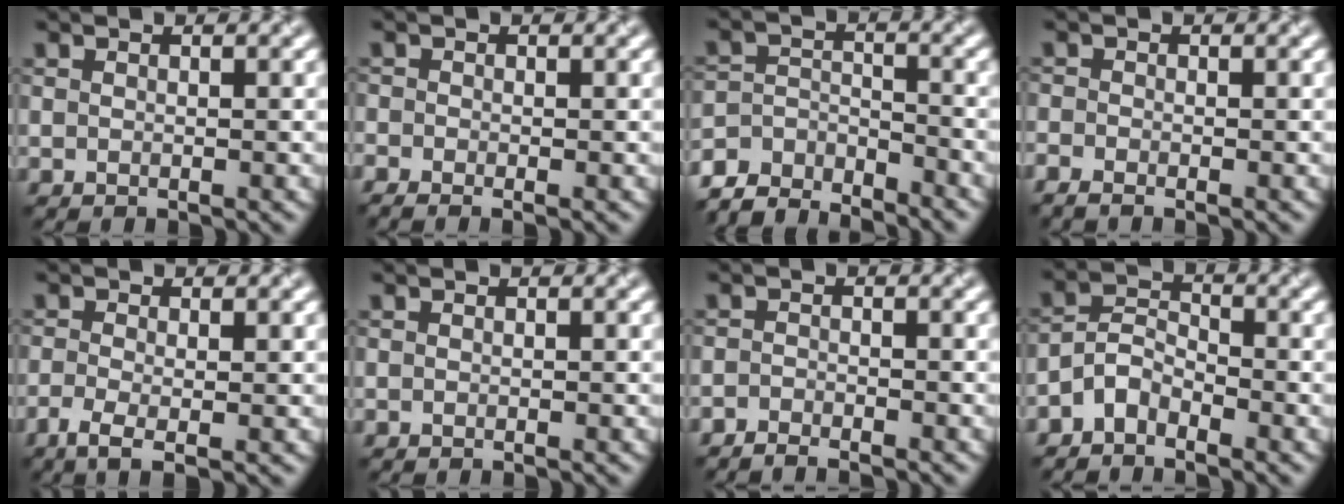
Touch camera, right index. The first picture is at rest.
{"total": 1.3, "force": [-1.0, 0.3, 0.7], "torque": [-0.015, -0.004, -0.023]}
{"total": 5.5, "force": [-5.3, 1.3, 0.9], "torque": [-0.020, -0.004, -0.105]}
{"total": 1.4, "force": [-1.3, 0.3, 0.6], "torque": [-0.015, -0.004, -0.031]}
{"total": 2.5, "force": [-0.9, 0.7, 2.2], "torque": [-0.056, -0.005, -0.021]}
{"total": 0.0}
{"total": 1.5, "force": [-1.5, -0.1, 0.2], "torque": [-0.006, 0.001, -0.032]}
{"total": 2.6, "force": [-2.1, 1.2, 1.0], "torque": [-0.022, 0.015, -0.049]}